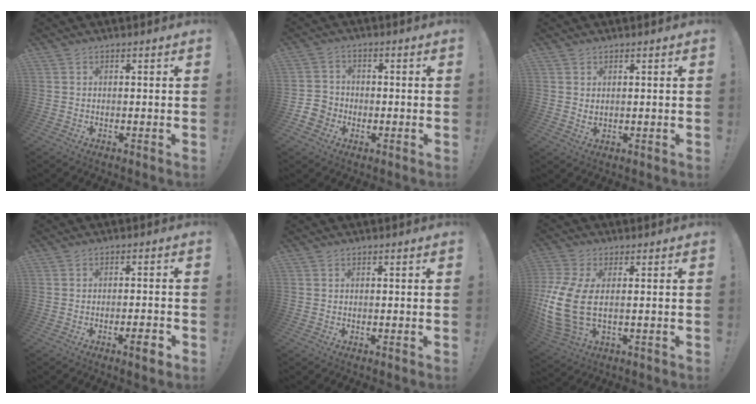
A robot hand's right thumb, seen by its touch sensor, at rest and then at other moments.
{"total": 5.5, "force": [-2.2, 4.8, 1.6], "torque": [-0.037, 0.017, -0.039]}
{"total": 1.6, "force": [0.9, 0.7, 1.0], "torque": [-0.013, -0.004, 0.015]}
{"total": 4.7, "force": [-2.4, 0.7, 4.0], "torque": [-0.062, 0.007, -0.036]}
{"total": 0.0}
{"total": 14.0, "force": [0.6, 7.5, 11.8], "torque": [-0.268, -0.014, 0.018]}